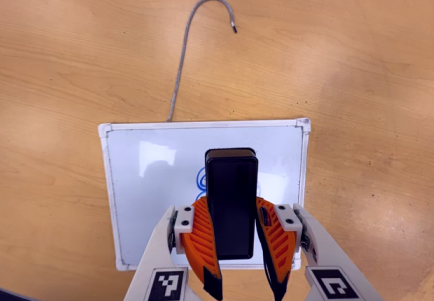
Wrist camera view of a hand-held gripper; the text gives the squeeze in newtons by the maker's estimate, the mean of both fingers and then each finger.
{"total": 7.9, "left": 6.6, "right": 9.1}